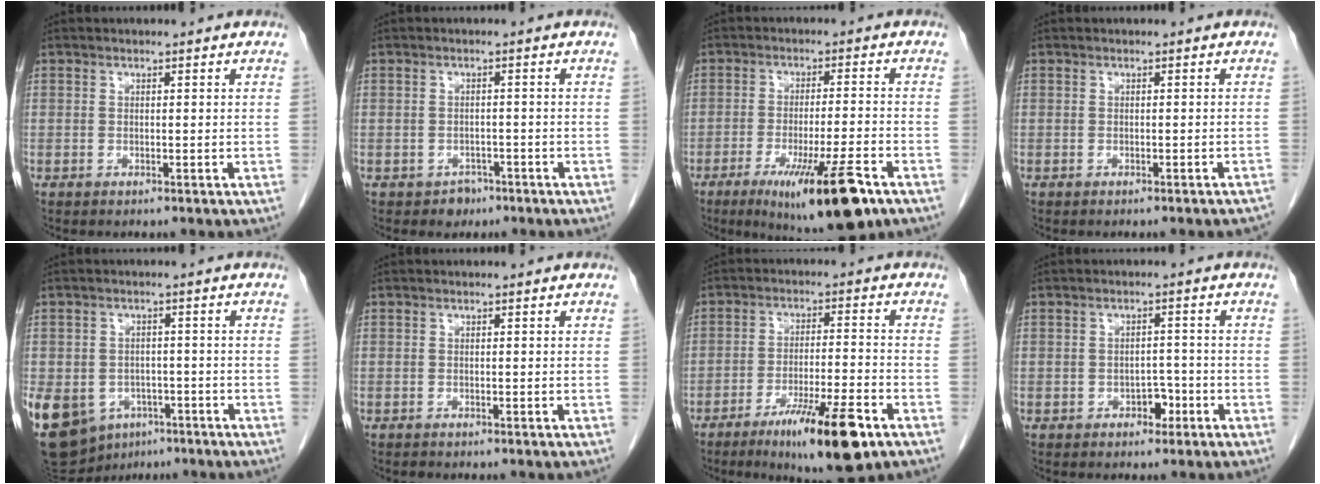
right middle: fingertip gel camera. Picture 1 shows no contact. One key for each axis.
{"total": 2.1, "fx": -1.4, "fy": 1.6, "fz": 0.4, "tx": -0.008, "ty": 0.005, "tz": -0.018}
{"total": 13.5, "fx": -7.7, "fy": 1.1, "fz": 11.1, "tx": -0.155, "ty": -0.030, "tz": -0.115}
{"total": 3.9, "fx": -3.6, "fy": -0.1, "fz": 1.3, "tx": -0.016, "ty": -0.008, "tz": -0.041}
{"total": 25.7, "fx": -11.2, "fy": 20.2, "fz": 11.4, "tx": -0.368, "ty": -0.018, "tz": -0.155}
{"total": 0.0}
{"total": 12.3, "fx": -7.1, "fy": 1.0, "fz": 10.0, "tx": -0.163, "ty": -0.024, "tz": -0.110}
{"total": 2.6, "fx": -1.5, "fy": 1.6, "fz": 1.5, "tx": -0.016, "ty": 0.006, "tz": -0.019}